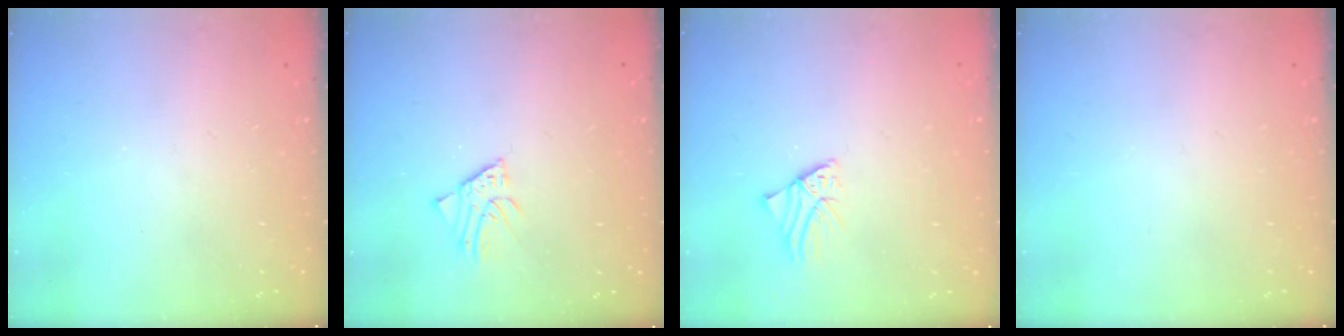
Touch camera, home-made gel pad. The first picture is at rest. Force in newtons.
{"total": 2.6, "press": 2.6, "slide": 0.2}
{"total": 1.7, "press": 1.7, "slide": 0.1}
{"total": 0.0}